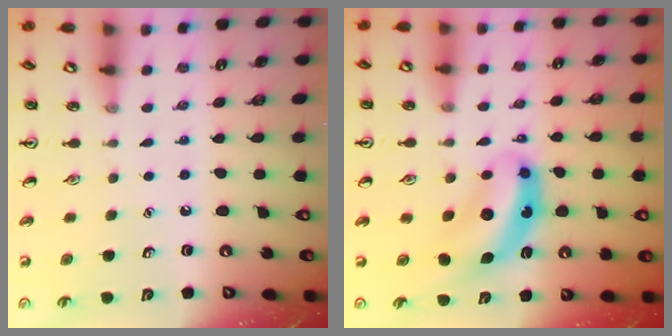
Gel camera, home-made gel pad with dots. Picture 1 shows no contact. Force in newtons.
{"total": 8.4, "press": 8.1, "slide": 2.2}